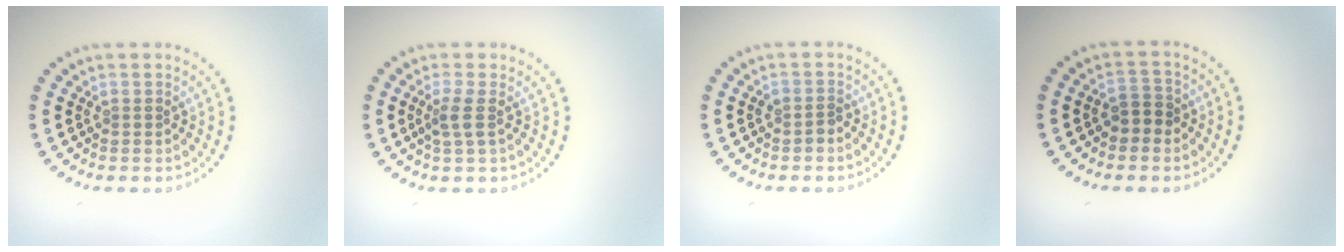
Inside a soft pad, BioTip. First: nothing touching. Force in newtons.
{"total": 1.8, "press": 1.3, "slide": 1.1}
{"total": 0.9, "press": 0.8, "slide": 0.5}
{"total": 2.0, "press": 1.9, "slide": 0.6}